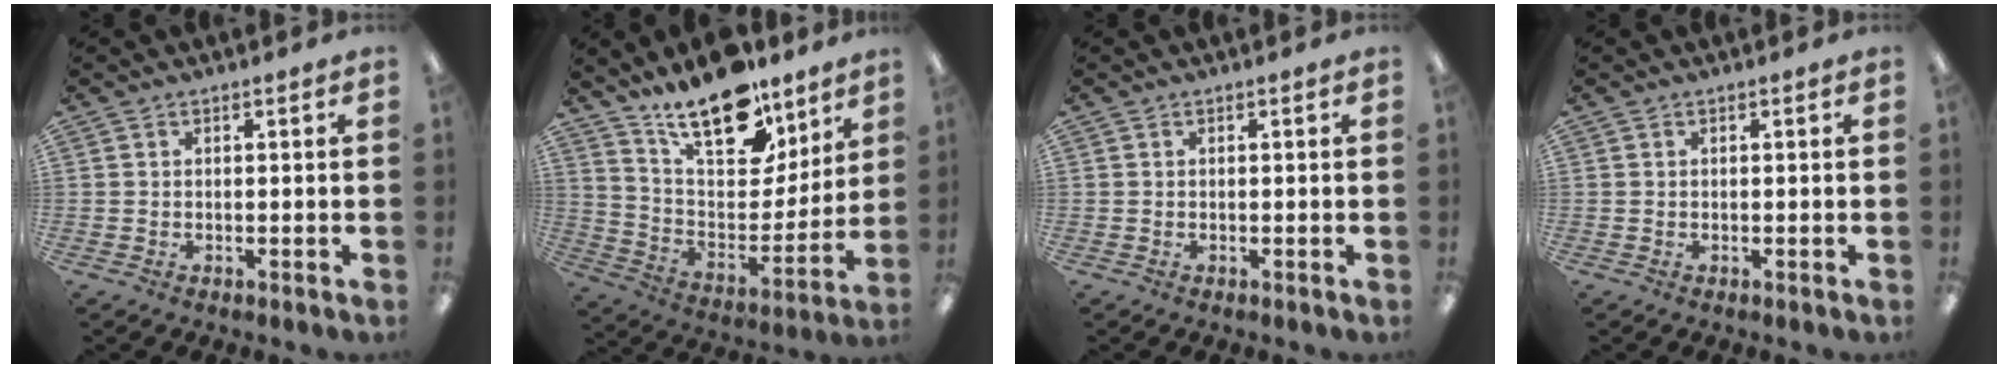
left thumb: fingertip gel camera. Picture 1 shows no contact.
{"total": 20.1, "force": [15.6, 8.5, 9.5], "torque": [-0.159, -0.108, 0.277]}
{"total": 0.0}
{"total": 0.0}